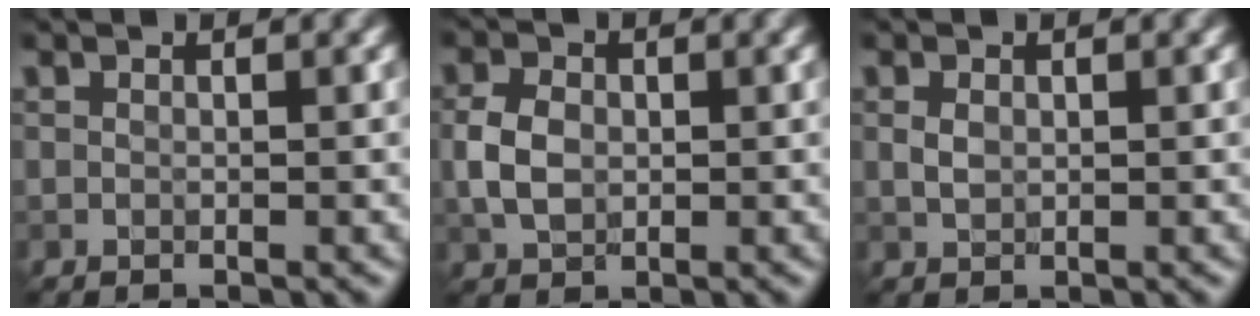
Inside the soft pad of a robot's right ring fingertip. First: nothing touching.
{"total": 3.2, "force": [-0.1, 2.4, 2.1], "torque": [-0.047, 0.007, -0.005]}
{"total": 1.1, "force": [0.3, 0.8, 0.7], "torque": [-0.017, 0.006, 0.007]}